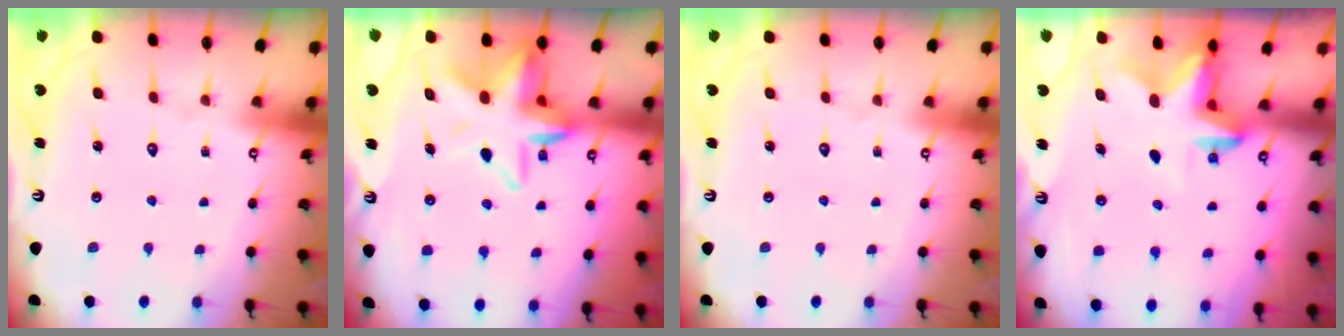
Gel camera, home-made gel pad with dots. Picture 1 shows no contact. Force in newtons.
{"total": 10.0, "press": 9.6, "slide": 2.8}
{"total": 0.0}
{"total": 2.9, "press": 2.8, "slide": 0.5}